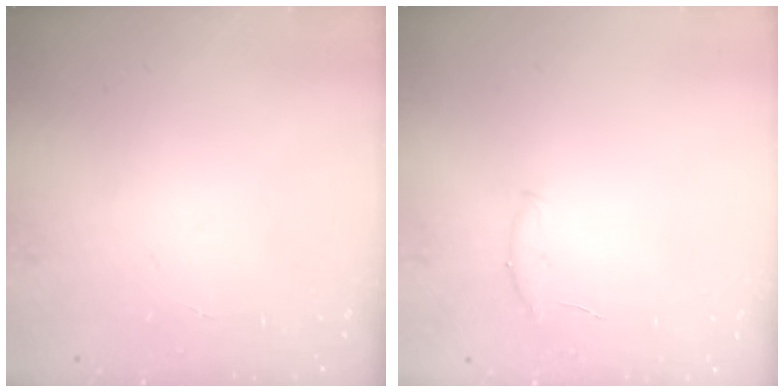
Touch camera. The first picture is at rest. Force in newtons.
{"total": 6.1, "press": 6.0, "slide": 1.1}